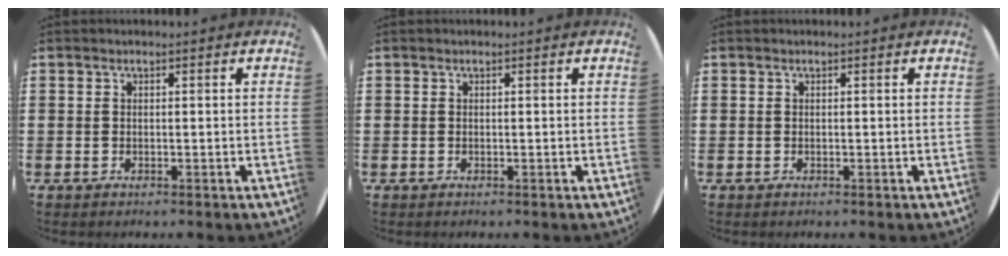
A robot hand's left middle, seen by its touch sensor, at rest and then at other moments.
{"total": 0.0}
{"total": 0.0}